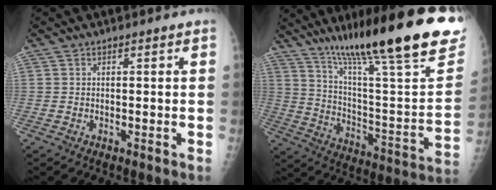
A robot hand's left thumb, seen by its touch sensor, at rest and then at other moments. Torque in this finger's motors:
{"motor_torque": [0.57, 0.18, 1.41, -1.36, 0.19]}